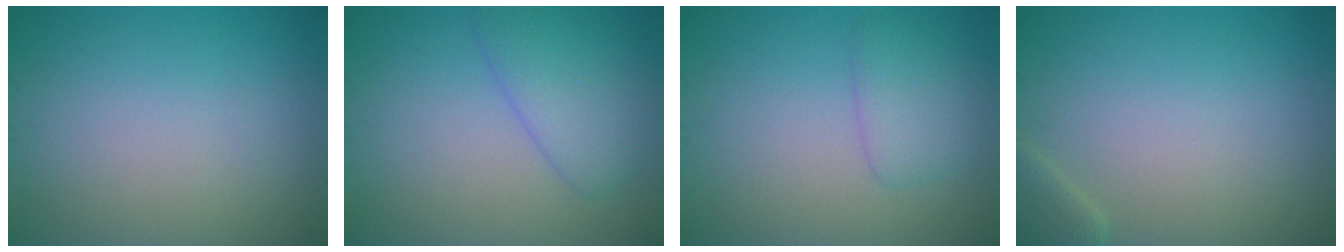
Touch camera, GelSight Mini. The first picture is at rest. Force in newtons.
{"total": 3.8, "press": 3.8, "slide": 0.2}
{"total": 2.6, "press": 2.6, "slide": 0.1}
{"total": 1.9, "press": 1.9, "slide": 0.2}